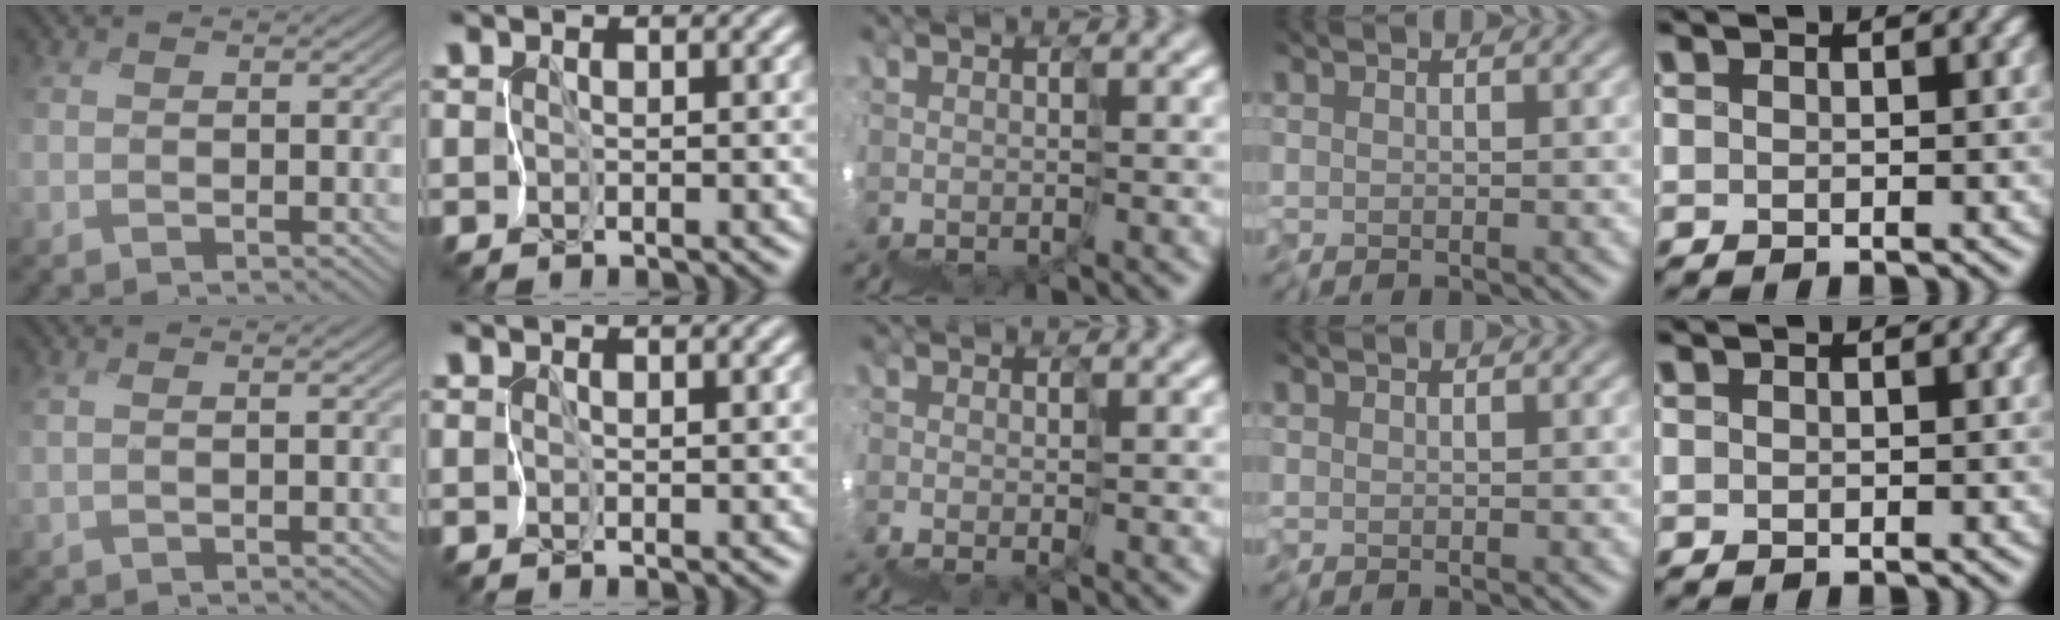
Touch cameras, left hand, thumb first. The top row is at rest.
{"thumb": {"total": 1.0, "force": [0.4, 0.2, 0.9], "torque": [-0.027, 0.001, 0.011]}, "index": {"total": 0.6, "force": [0.4, 0.0, 0.4], "torque": [-0.006, -0.003, 0.009]}, "middle": {"total": 2.6, "force": [-1.0, 1.0, 2.2], "torque": [-0.027, -0.014, -0.012]}}